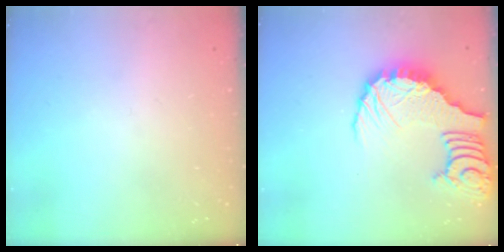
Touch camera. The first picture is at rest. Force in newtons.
{"total": 11.0, "press": 10.9, "slide": 1.7}